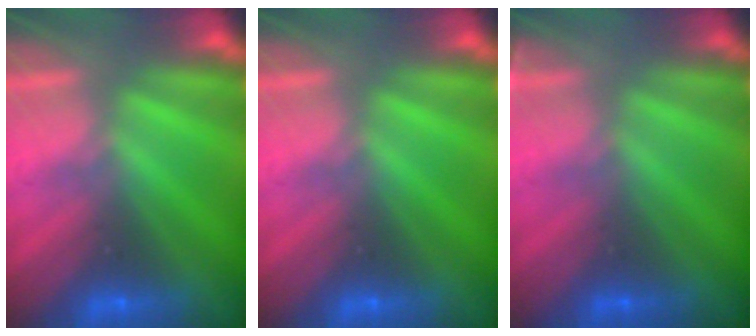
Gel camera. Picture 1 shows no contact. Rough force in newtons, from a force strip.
{"total": 0.0}
{"total": 2.5}